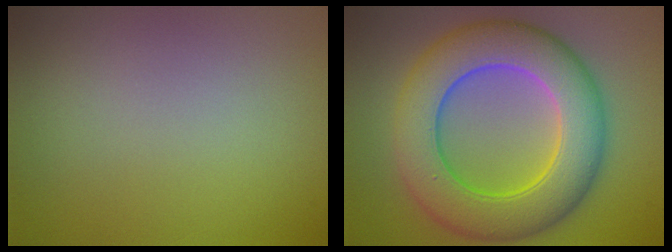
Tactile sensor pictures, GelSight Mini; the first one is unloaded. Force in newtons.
{"total": 10.5, "press": 10.5, "slide": 0.3}